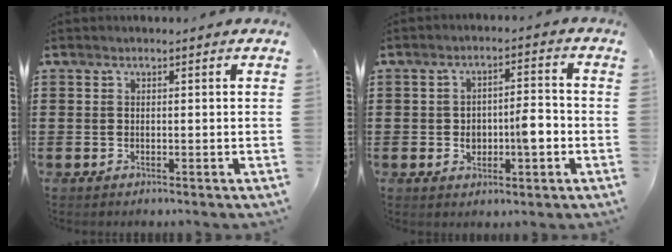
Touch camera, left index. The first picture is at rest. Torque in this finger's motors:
{"motor_torque": [0.60, 0.38, 0.37, 0.11]}